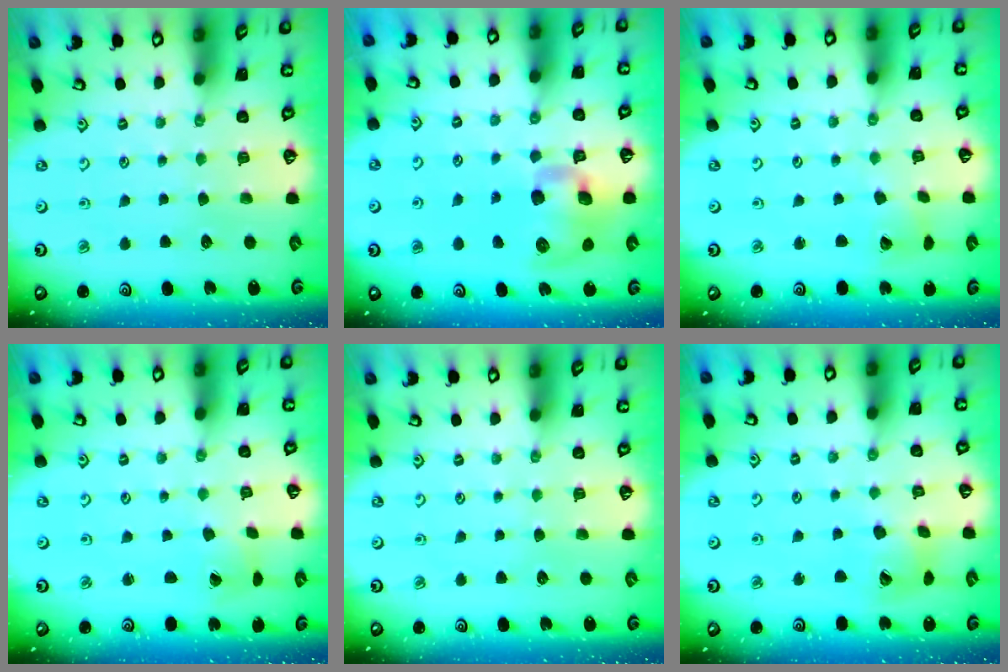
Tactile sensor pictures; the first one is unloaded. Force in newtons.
{"total": 12.6, "press": 12.4, "slide": 2.1}
{"total": 3.7, "press": 3.7, "slide": 0.5}
{"total": 1.6, "press": 1.6, "slide": 0.2}
{"total": 0.0}
{"total": 10.8, "press": 10.7, "slide": 1.4}